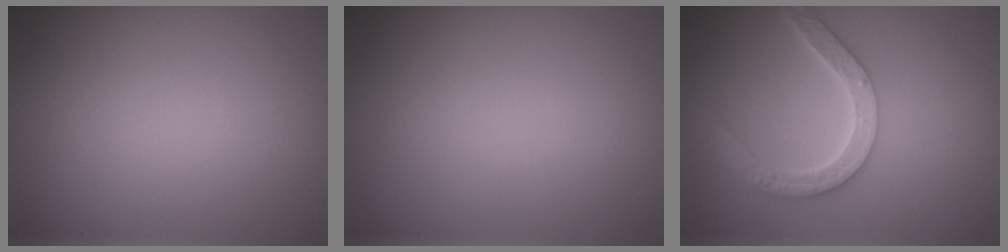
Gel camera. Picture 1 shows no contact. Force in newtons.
{"total": 0.0}
{"total": 4.6, "press": 3.7, "slide": 2.8}